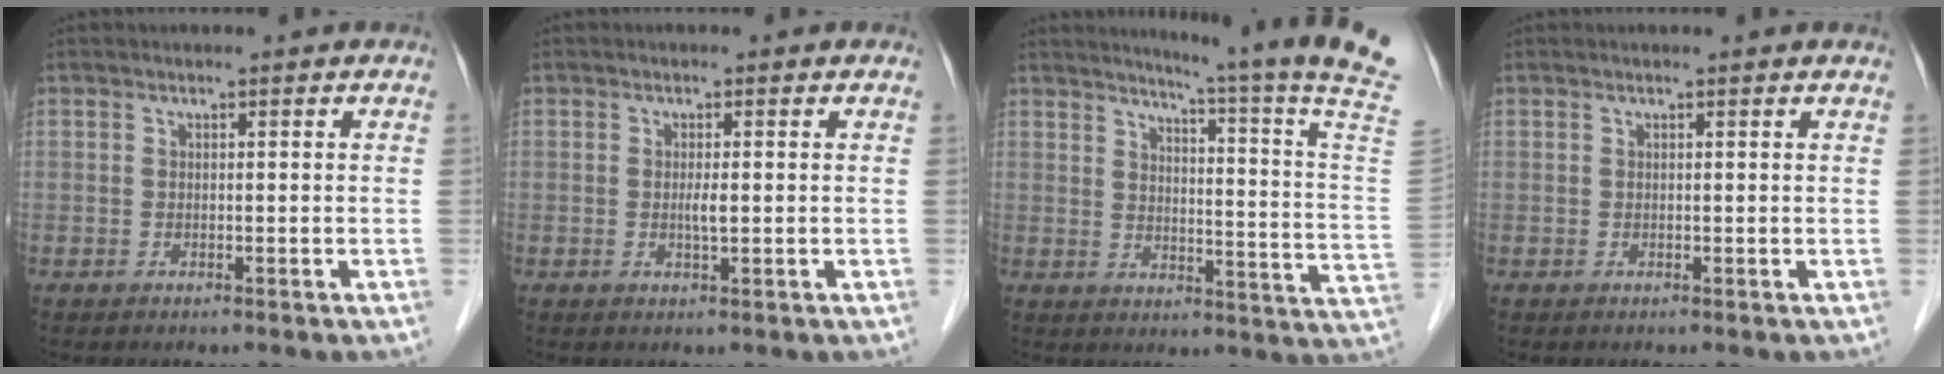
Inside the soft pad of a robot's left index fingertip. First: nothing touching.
{"total": 1.6, "force": [0.0, 0.2, 1.5], "torque": [-0.031, -0.001, -0.001]}
{"total": 18.5, "force": [15.6, -4.2, 9.1], "torque": [-0.138, -0.111, 0.179]}
{"total": 0.6, "force": [0.6, 0.0, 0.2], "torque": [-0.011, -0.001, 0.008]}